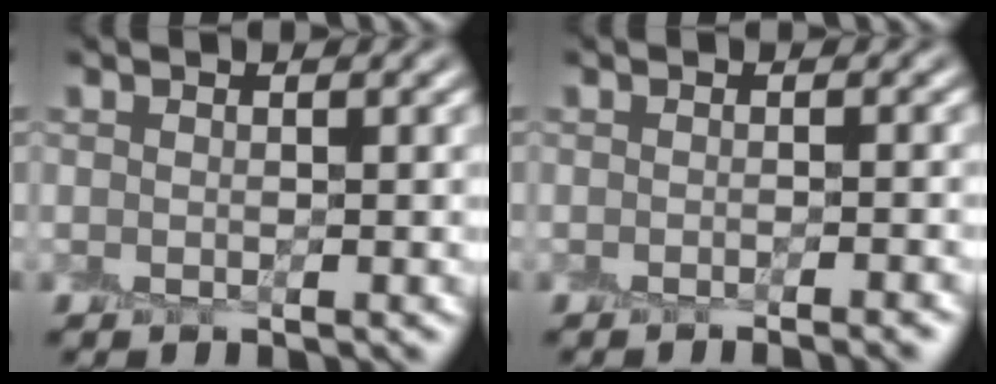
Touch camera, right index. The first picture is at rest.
{"total": 2.6, "force": [-1.7, 0.6, 1.9], "torque": [-0.008, 0.003, -0.022]}